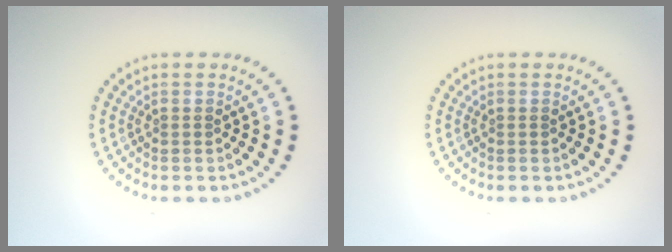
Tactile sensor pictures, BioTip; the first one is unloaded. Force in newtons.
{"total": 0.0}